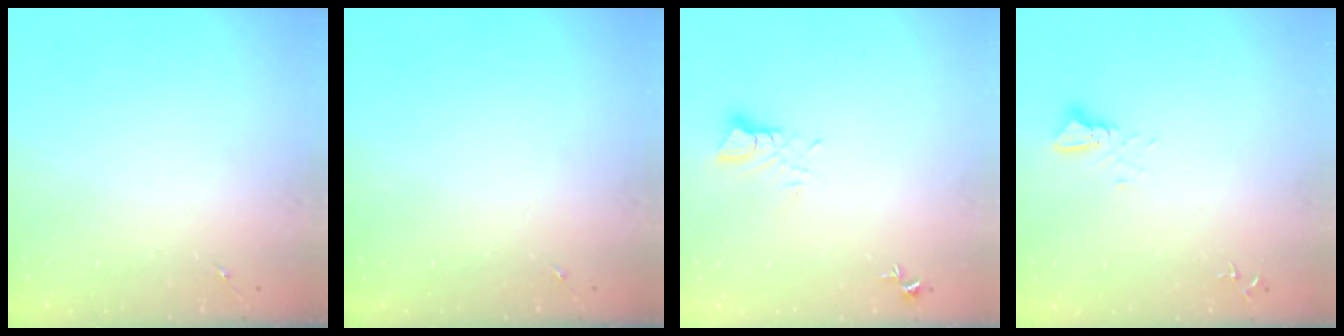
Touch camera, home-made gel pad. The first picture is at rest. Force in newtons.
{"total": 0.0}
{"total": 4.0, "press": 3.9, "slide": 0.3}
{"total": 2.5, "press": 2.5, "slide": 0.1}